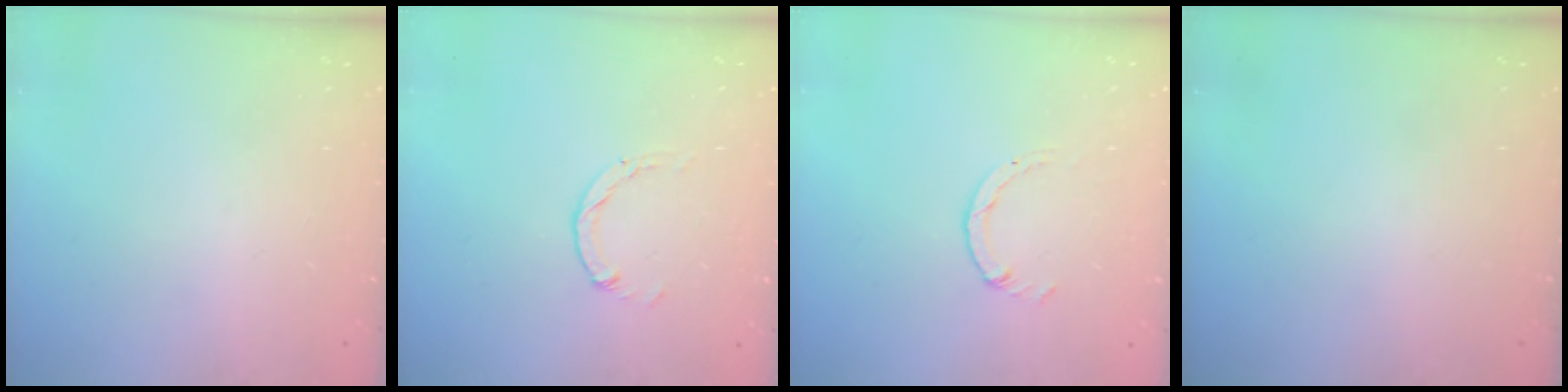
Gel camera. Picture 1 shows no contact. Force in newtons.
{"total": 1.5, "press": 1.5, "slide": 0.2}
{"total": 1.1, "press": 1.1, "slide": 0.2}
{"total": 0.0}